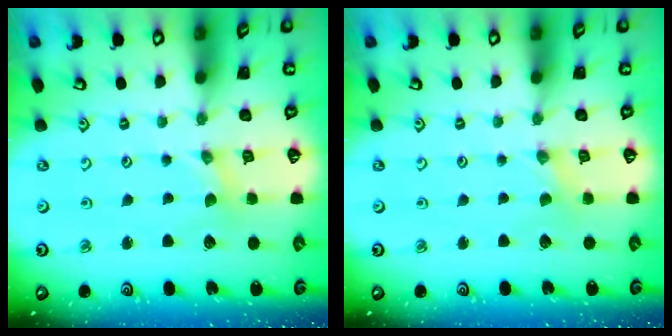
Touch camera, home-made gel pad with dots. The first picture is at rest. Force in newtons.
{"total": 0.0}